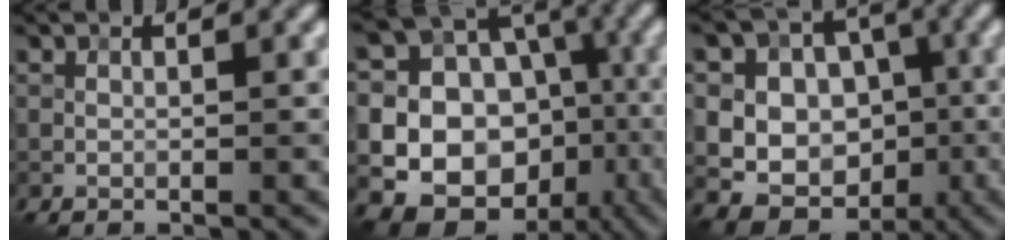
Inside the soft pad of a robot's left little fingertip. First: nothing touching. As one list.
[{"total": 17.8, "force": [-4.4, 15.7, 7.2], "torque": [-0.145, -0.004, -0.067]}, {"total": 14.4, "force": [-1.4, 13.2, 5.5], "torque": [-0.098, 0.038, -0.039]}]